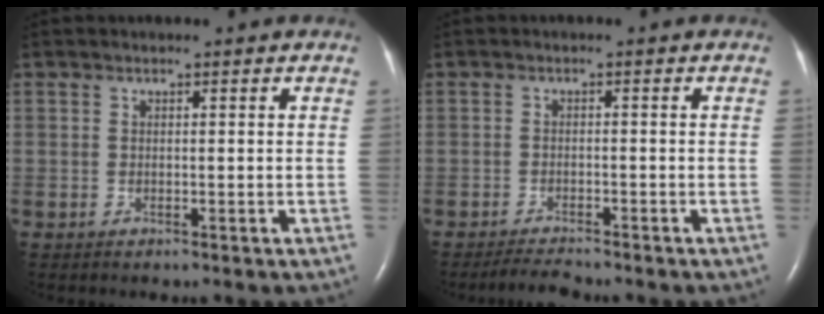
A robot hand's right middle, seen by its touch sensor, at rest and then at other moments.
{"total": 2.6, "force": [-2.5, -0.1, 0.7], "torque": [-0.024, -0.013, -0.042]}